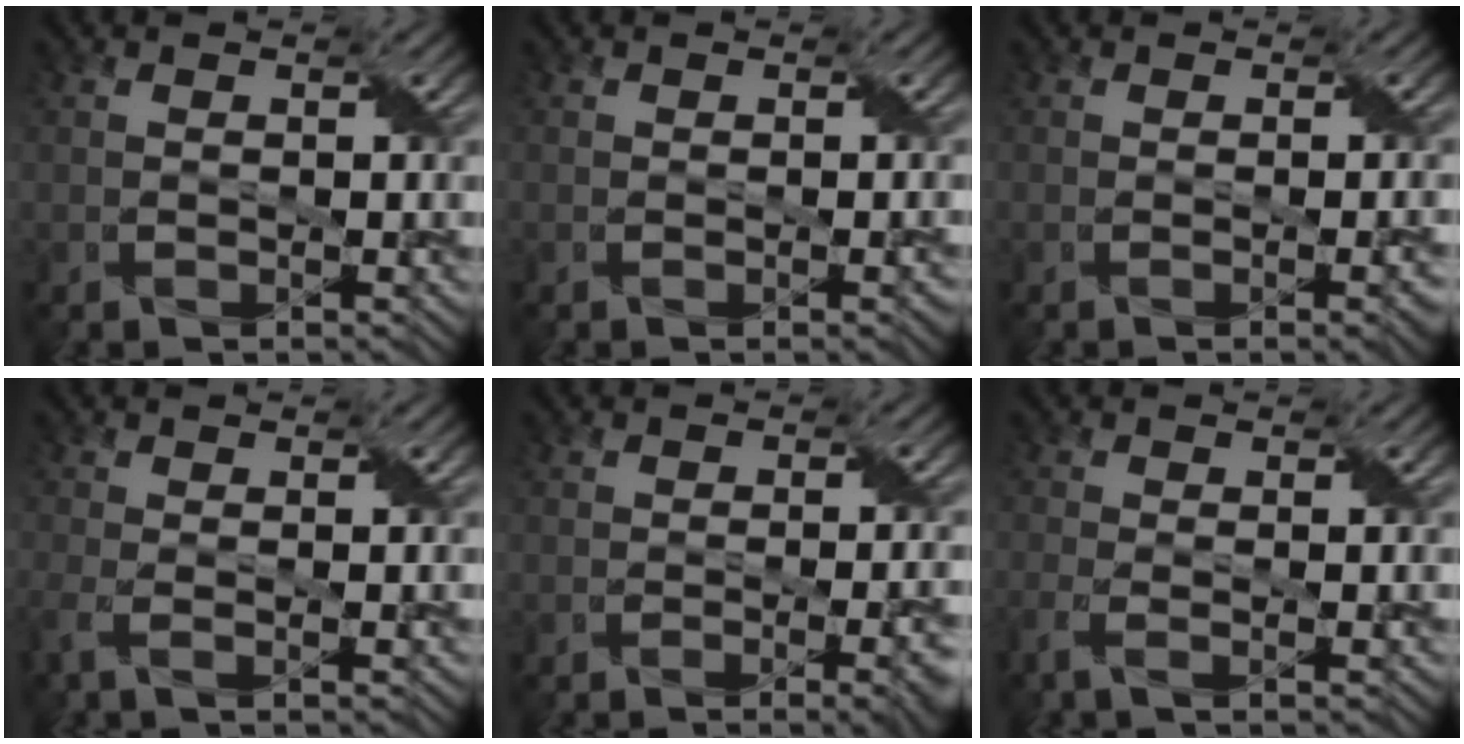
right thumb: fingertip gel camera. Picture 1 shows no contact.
{"total": 1.5, "force": [-0.2, 0.5, 1.4], "torque": [-0.014, 0.002, -0.006]}
{"total": 2.6, "force": [-0.4, 0.8, 2.5], "torque": [-0.025, 0.002, -0.007]}
{"total": 2.2, "force": [-0.7, 0.5, 2.0], "torque": [-0.045, -0.006, -0.024]}
{"total": 5.0, "force": [-2.0, 1.4, 4.4], "torque": [-0.048, -0.004, -0.023]}
{"total": 2.4, "force": [-1.1, 0.6, 2.1], "torque": [-0.040, -0.003, -0.035]}